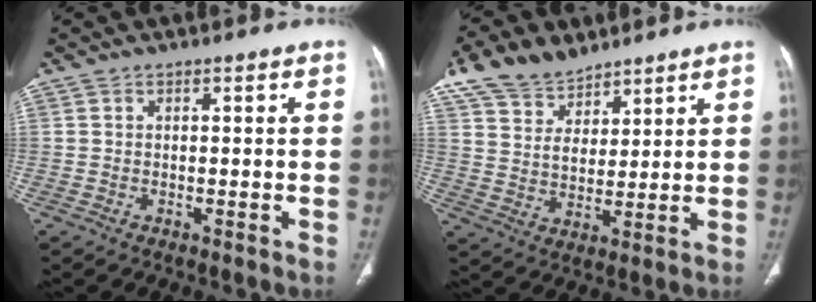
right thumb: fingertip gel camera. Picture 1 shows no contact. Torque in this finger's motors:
{"motor_torque": [1.21, 1.53, 1.04, 0.44, 0.05]}